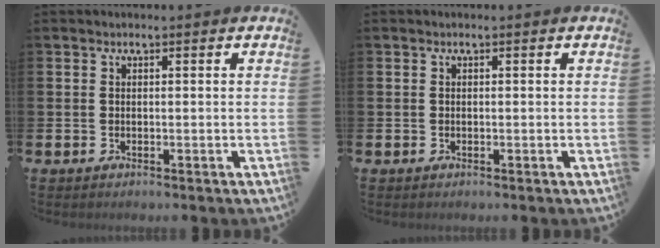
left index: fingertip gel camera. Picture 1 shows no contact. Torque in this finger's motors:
{"motor_torque": [-0.13, -0.02, -0.03, -0.01]}